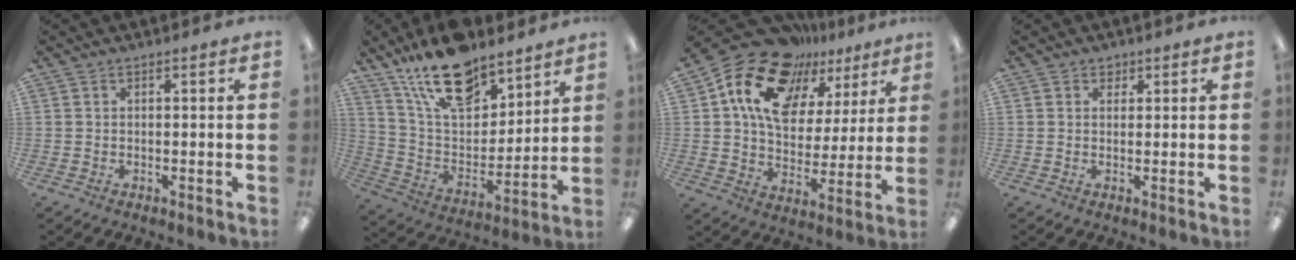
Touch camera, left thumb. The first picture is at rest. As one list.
[{"total": 19.2, "force": [14.0, 8.9, 9.6], "torque": [-0.176, -0.075, 0.248]}, {"total": 17.9, "force": [11.8, 10.9, 7.9], "torque": [-0.159, -0.069, 0.213]}, {"total": 1.5, "force": [1.1, 1.0, 0.1], "torque": [0.005, -0.001, 0.018]}]